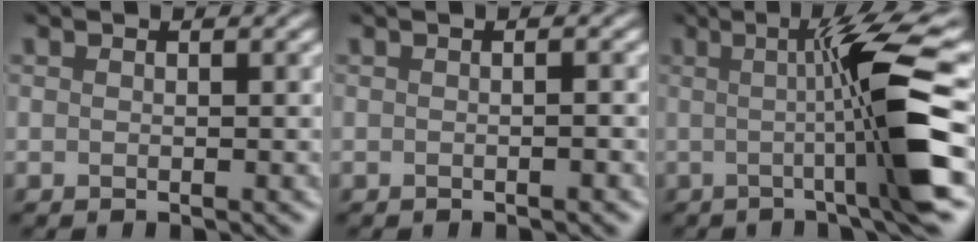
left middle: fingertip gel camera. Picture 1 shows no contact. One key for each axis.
{"total": 1.1, "fx": 0.0, "fy": 0.6, "fz": 1.0, "tx": -0.005, "ty": 0.005, "tz": -0.014}
{"total": 7.9, "fx": 0.0, "fy": 0.4, "fz": 7.9, "tx": -0.114, "ty": -0.002, "tz": 0.003}